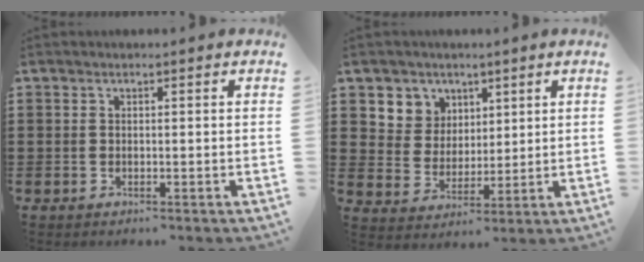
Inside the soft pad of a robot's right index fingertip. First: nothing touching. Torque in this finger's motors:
{"motor_torque": [0.17, -0.02, 0.09, 0.04]}